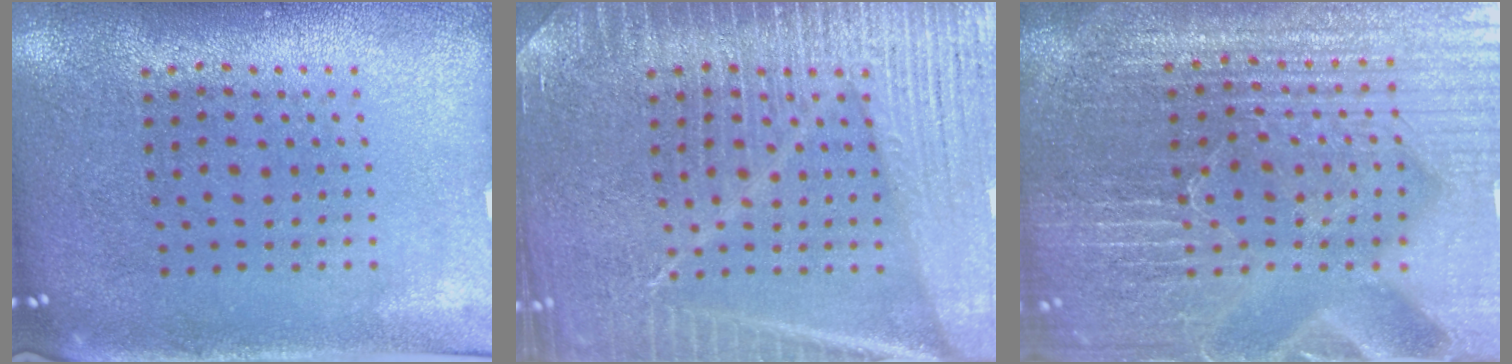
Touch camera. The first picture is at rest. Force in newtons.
{"total": 6.7, "press": 6.7, "slide": 1.0}
{"total": 6.3, "press": 5.6, "slide": 2.8}